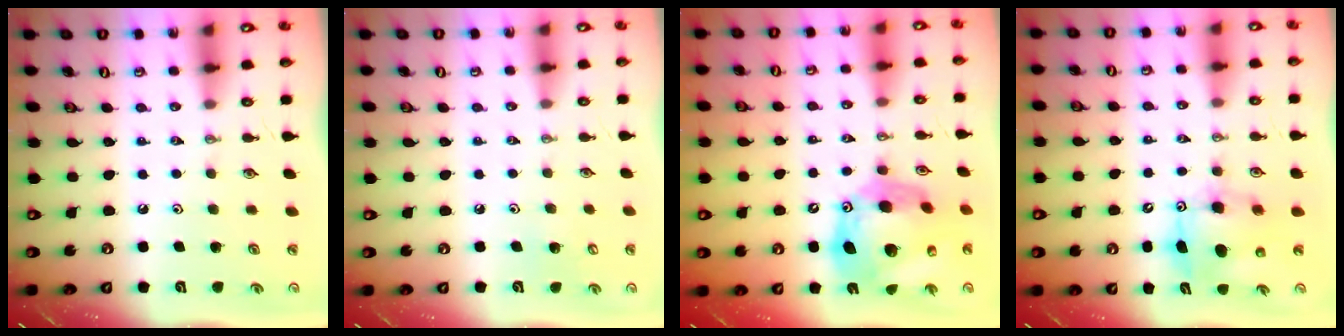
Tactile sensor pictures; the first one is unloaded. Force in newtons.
{"total": 4.5, "press": 4.4, "slide": 0.4}
{"total": 20.7, "press": 20.6, "slide": 2.0}
{"total": 8.3, "press": 8.1, "slide": 1.9}